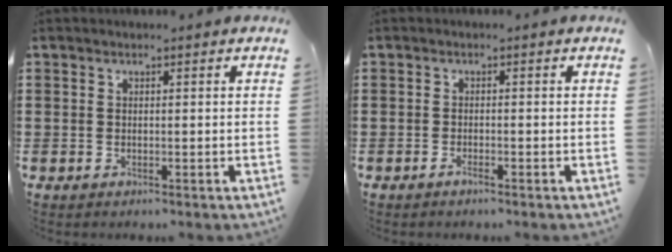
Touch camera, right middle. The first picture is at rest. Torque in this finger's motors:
{"motor_torque": [0.72, 0.77, -0.02, -0.01]}